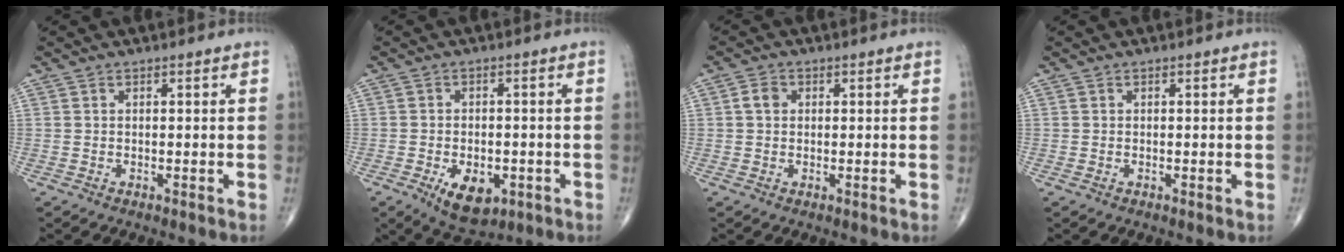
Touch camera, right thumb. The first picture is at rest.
{"total": 7.8, "force": [-3.1, 4.5, 5.6], "torque": [-0.075, 0.003, -0.038]}
{"total": 2.3, "force": [0.4, 1.9, 1.3], "torque": [-0.020, 0.005, 0.004]}
{"total": 0.0}